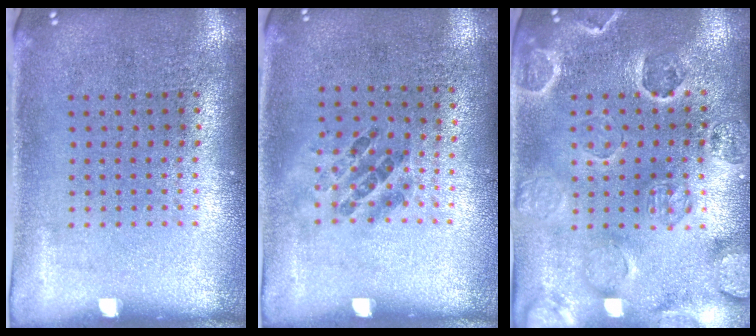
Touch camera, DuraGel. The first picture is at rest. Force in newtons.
{"total": 1.1, "press": 0.6, "slide": 0.9}
{"total": 2.6, "press": 2.5, "slide": 0.6}